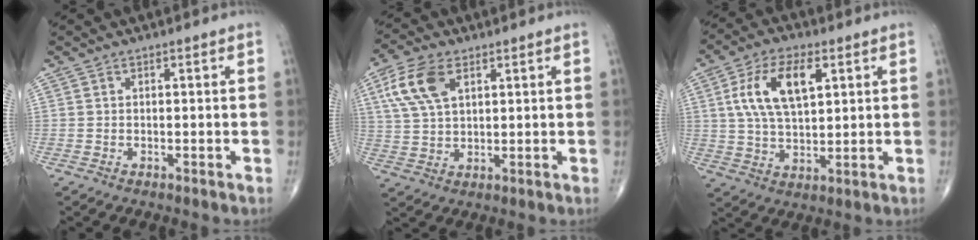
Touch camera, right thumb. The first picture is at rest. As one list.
[{"total": 9.6, "force": [3.9, 5.2, 7.1], "torque": [-0.147, -0.001, 0.078]}, {"total": 12.4, "force": [3.8, 6.0, 10.1], "torque": [-0.187, -0.002, 0.073]}]